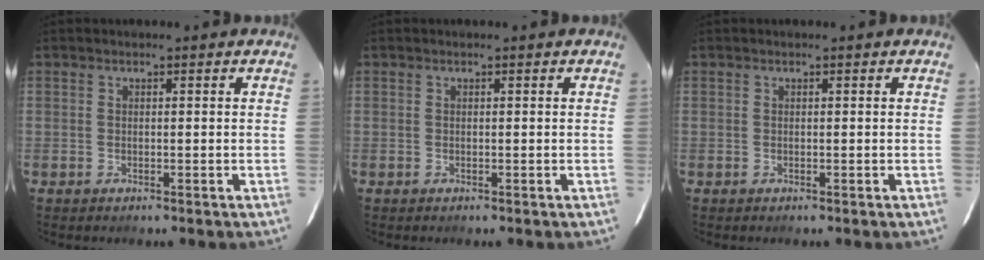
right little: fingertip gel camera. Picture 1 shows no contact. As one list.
[{"total": 0.0}, {"total": 0.0}]